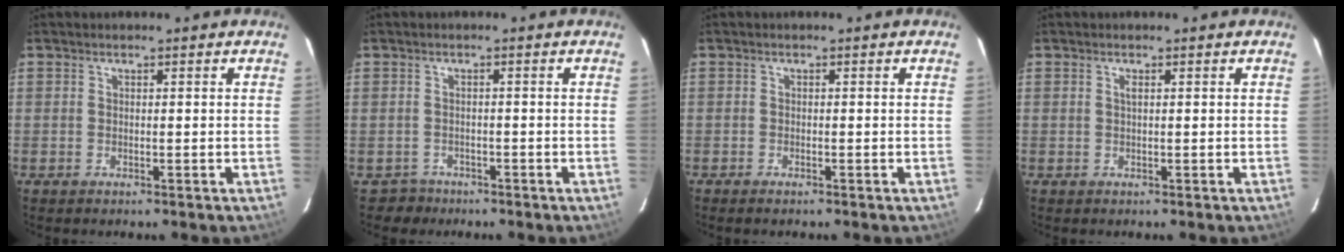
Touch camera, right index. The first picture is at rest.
{"total": 2.8, "force": [-1.7, 2.2, -0.5], "torque": [0.003, 0.012, -0.027]}
{"total": 0.8, "force": [-0.8, 0.2, 0.3], "torque": [-0.010, -0.002, -0.016]}
{"total": 0.6, "force": [0.2, 0.0, 0.5], "torque": [-0.011, 0.003, 0.002]}